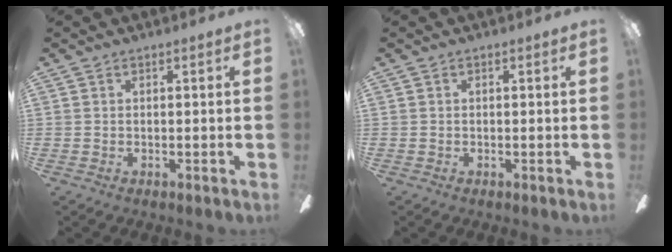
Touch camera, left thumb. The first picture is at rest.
{"total": 0.0}